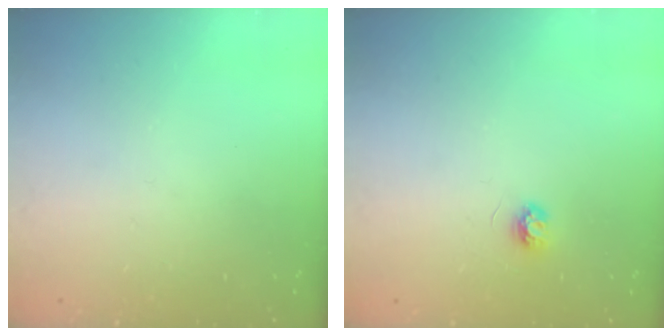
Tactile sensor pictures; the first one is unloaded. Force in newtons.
{"total": 3.5, "press": 3.4, "slide": 0.3}